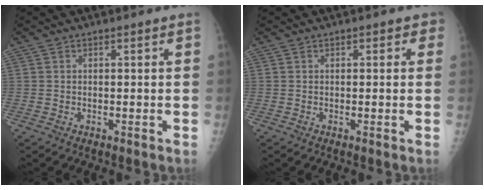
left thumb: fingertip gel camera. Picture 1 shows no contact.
{"total": 1.4, "force": [0.5, 0.9, 0.9], "torque": [0.005, 0.003, 0.001]}